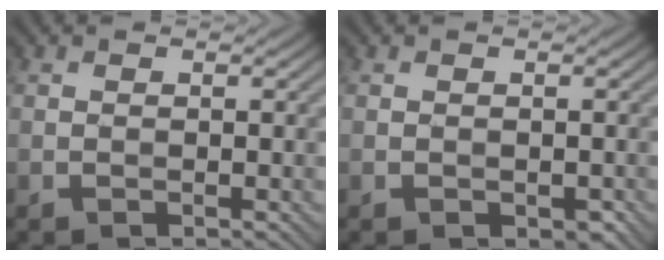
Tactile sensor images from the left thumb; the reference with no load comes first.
{"total": 0.7, "force": [-0.2, 0.5, 0.4], "torque": [-0.009, -0.005, -0.001]}